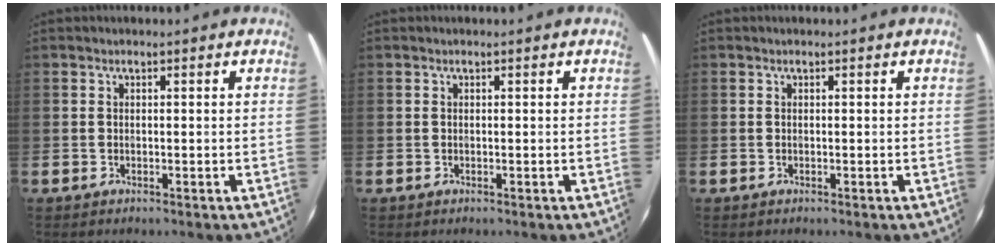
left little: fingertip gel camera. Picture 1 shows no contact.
{"total": 0.0}
{"total": 0.0}